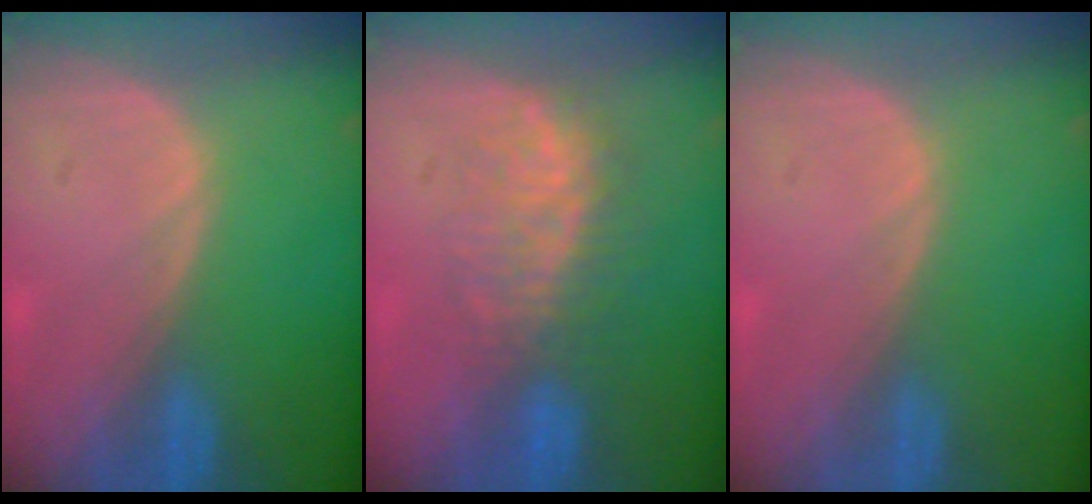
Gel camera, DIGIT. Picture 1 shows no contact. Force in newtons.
{"total": 7.5, "press": 7.2, "slide": 2.3}
{"total": 0.0}